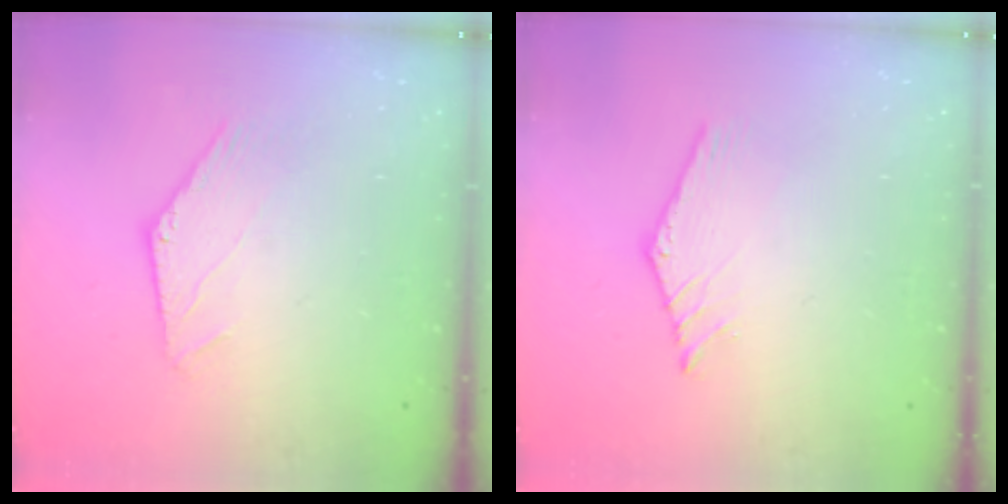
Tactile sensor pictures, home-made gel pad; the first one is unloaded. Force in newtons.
{"total": 0.0}